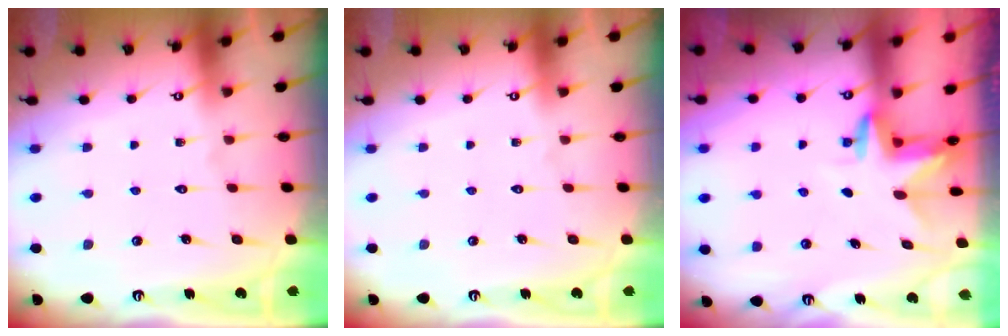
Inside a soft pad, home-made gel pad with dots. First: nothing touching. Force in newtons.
{"total": 0.0}
{"total": 3.0, "press": 3.0, "slide": 0.2}